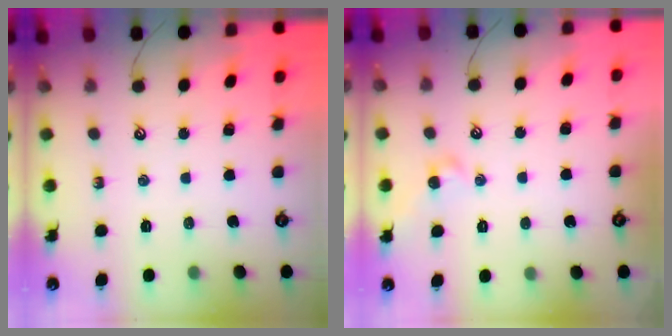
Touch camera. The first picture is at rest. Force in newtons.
{"total": 1.8, "press": 1.8, "slide": 0.3}